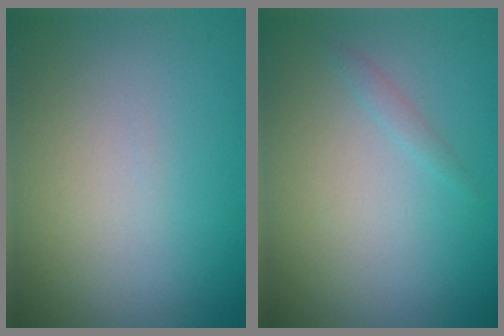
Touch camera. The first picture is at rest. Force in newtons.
{"total": 0.7, "press": 0.7, "slide": 0.0}